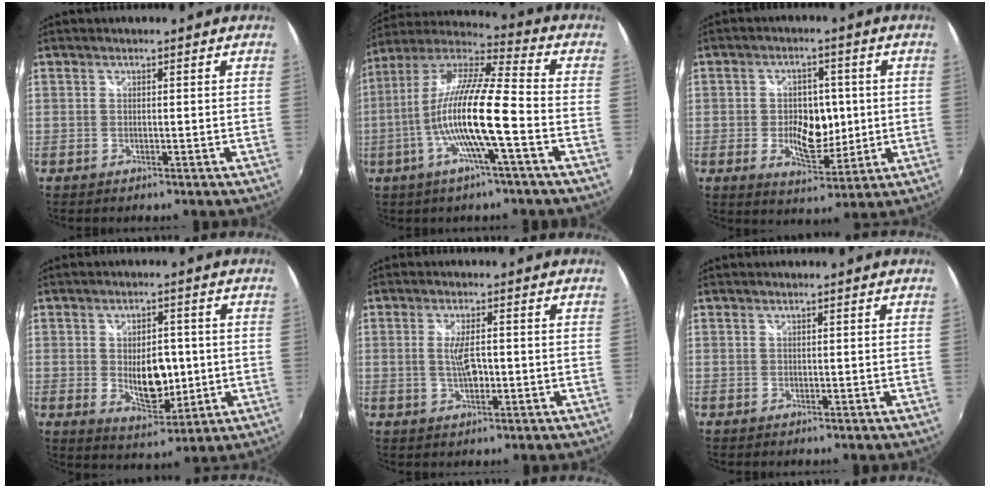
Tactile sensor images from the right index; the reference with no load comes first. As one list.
[{"total": 16.4, "force": [-4.4, 1.2, 15.7], "torque": [-0.282, -0.008, -0.089]}, {"total": 8.9, "force": [-0.9, 5.5, 7.0], "torque": [-0.123, -0.005, -0.012]}, {"total": 8.9, "force": [-0.6, 5.0, 7.4], "torque": [-0.122, -0.010, -0.001]}, {"total": 4.1, "force": [-0.3, 1.2, 3.9], "torque": [-0.072, -0.005, -0.003]}, {"total": 0.0}]